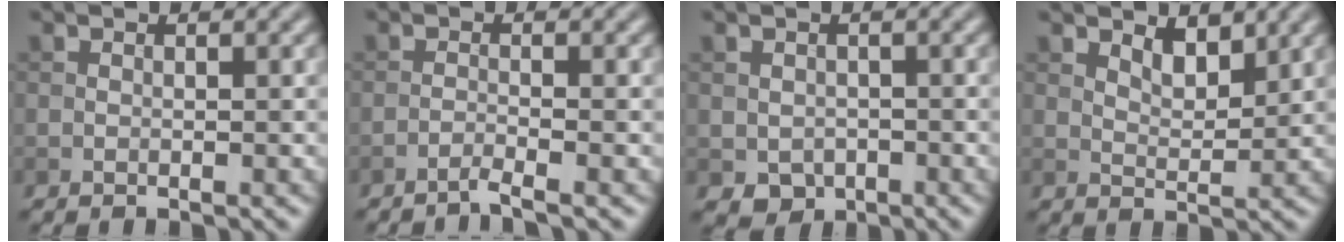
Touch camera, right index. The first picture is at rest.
{"total": 1.5, "force": [-1.2, 0.0, 0.9], "torque": [-0.010, 0.002, -0.034]}
{"total": 2.1, "force": [-0.7, 1.8, 0.9], "torque": [-0.016, -0.007, -0.011]}
{"total": 2.3, "force": [1.7, 0.9, 1.3], "torque": [-0.027, -0.005, 0.030]}